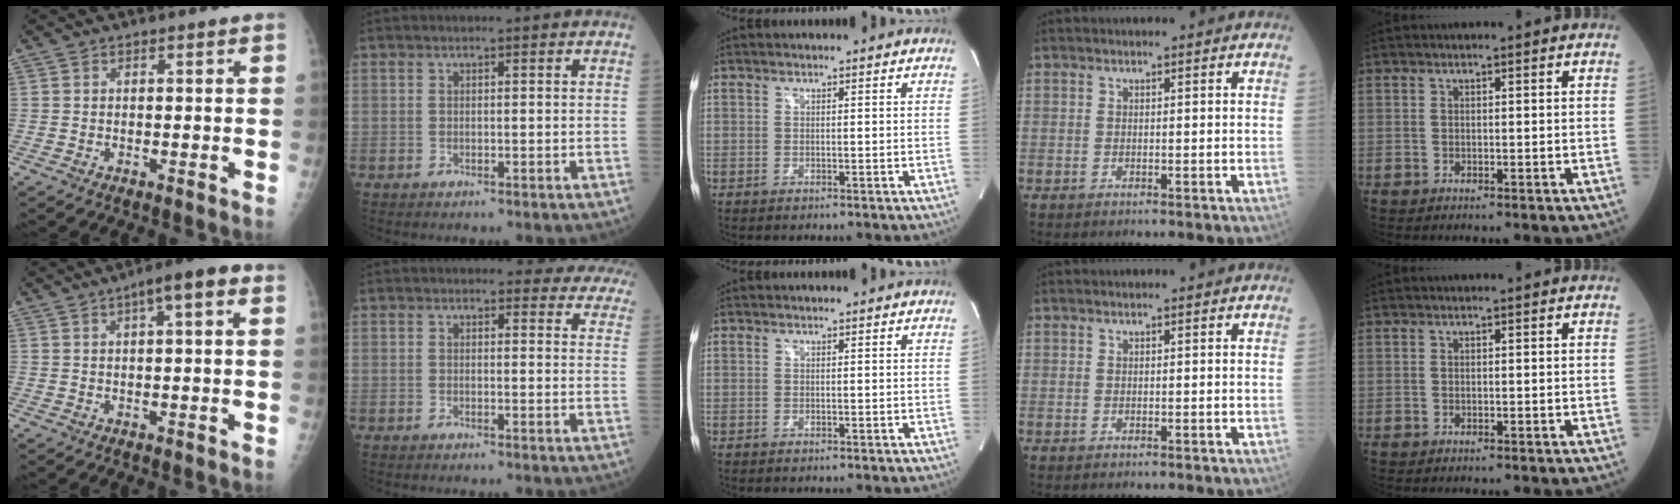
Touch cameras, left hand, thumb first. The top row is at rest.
{"thumb": {"total": 6.1, "force": [2.2, 1.7, 5.5], "torque": [-0.081, 0.018, 0.025]}, "index": {"total": 11.7, "force": [11.2, 3.3, 1.1], "torque": [0.040, -0.049, 0.078]}}